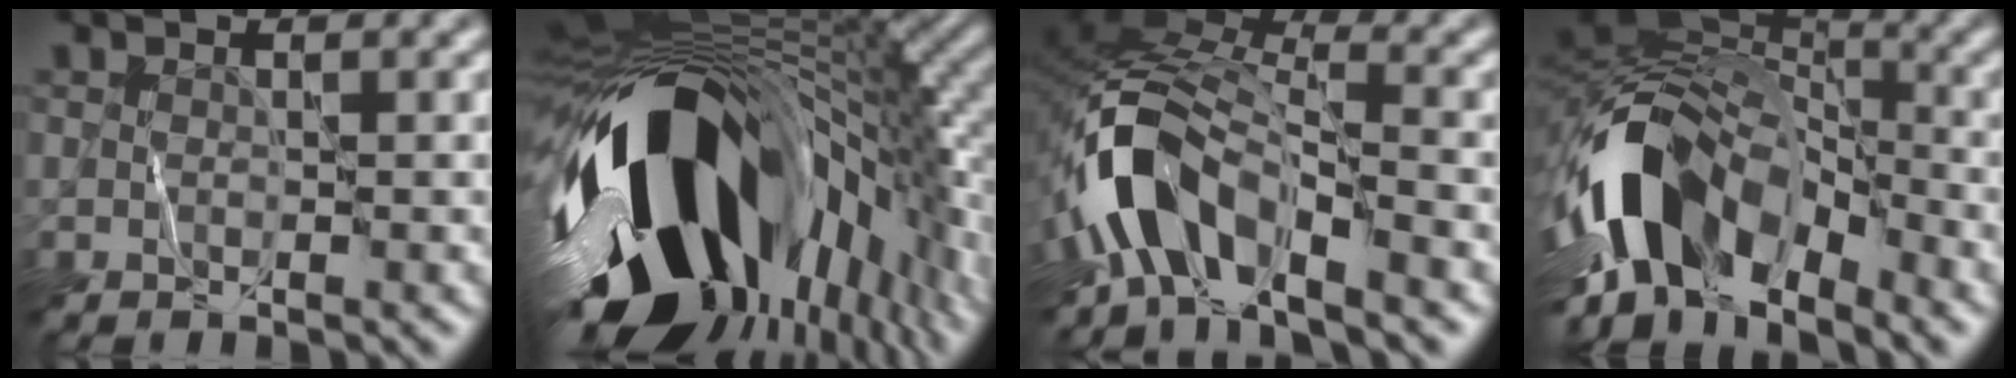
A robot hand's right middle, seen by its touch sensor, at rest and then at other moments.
{"total": 18.0, "force": [-4.9, 10.2, 14.0], "torque": [-0.239, -0.031, -0.080]}
{"total": 7.8, "force": [-4.8, 3.4, 5.1], "torque": [-0.088, 0.007, -0.106]}
{"total": 12.8, "force": [-5.6, 6.9, 9.2], "torque": [-0.166, 0.002, -0.112]}